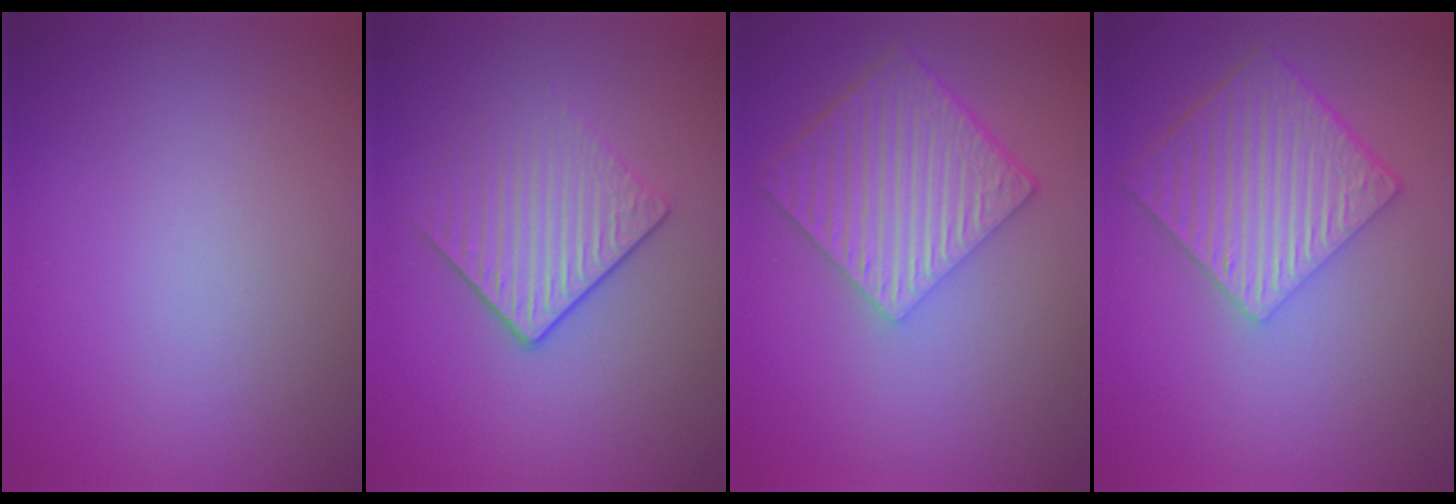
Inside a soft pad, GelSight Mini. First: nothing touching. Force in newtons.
{"total": 3.7, "press": 2.8, "slide": 2.4}
{"total": 6.9, "press": 4.9, "slide": 4.8}
{"total": 6.9, "press": 4.9, "slide": 4.8}